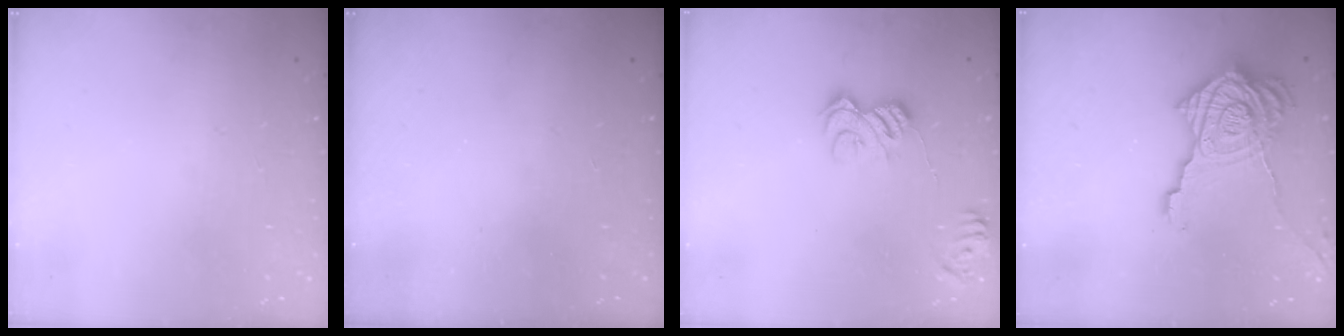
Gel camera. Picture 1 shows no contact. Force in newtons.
{"total": 2.3, "press": 2.2, "slide": 0.7}
{"total": 8.6, "press": 8.6, "slide": 0.0}
{"total": 23.1, "press": 23.0, "slide": 2.2}